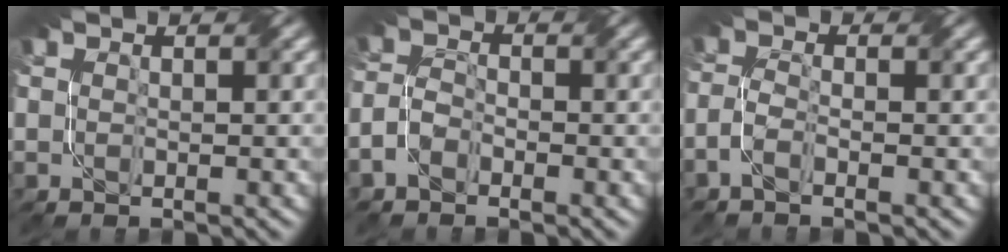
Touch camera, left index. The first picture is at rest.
{"total": 2.3, "force": [-2.0, 0.7, 0.8], "torque": [-0.011, 0.002, -0.050]}
{"total": 2.2, "force": [-1.8, 0.2, 1.3], "torque": [-0.026, 0.001, -0.045]}